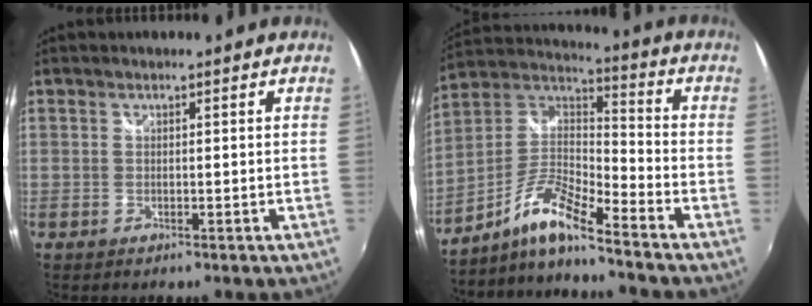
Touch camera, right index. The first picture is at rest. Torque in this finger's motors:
{"motor_torque": [0.21, -0.30, 0.24, 0.02]}